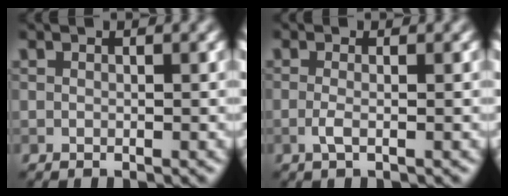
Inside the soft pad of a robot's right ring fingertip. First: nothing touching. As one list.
[{"total": 1.4, "force": [-0.4, 0.4, 1.3], "torque": [-0.026, -0.001, -0.012]}]